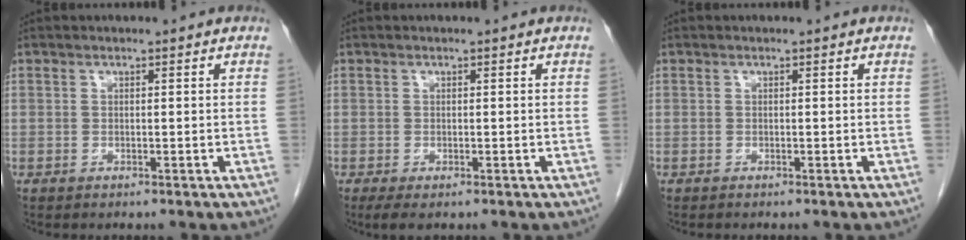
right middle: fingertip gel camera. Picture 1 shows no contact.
{"total": 2.0, "force": [-1.2, 0.8, 1.4], "torque": [-0.026, -0.005, -0.014]}
{"total": 0.0}